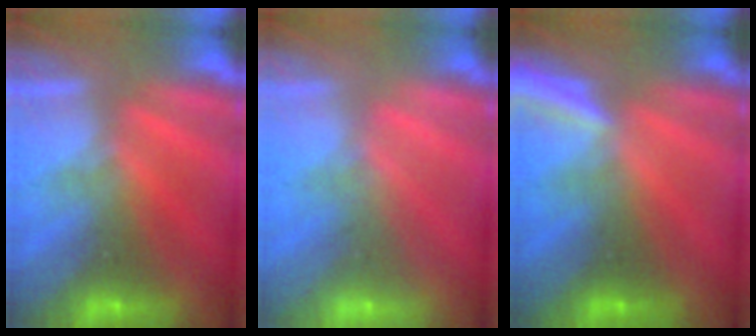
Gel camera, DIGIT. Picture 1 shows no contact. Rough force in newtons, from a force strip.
{"total": 1.8}
{"total": 4.8}